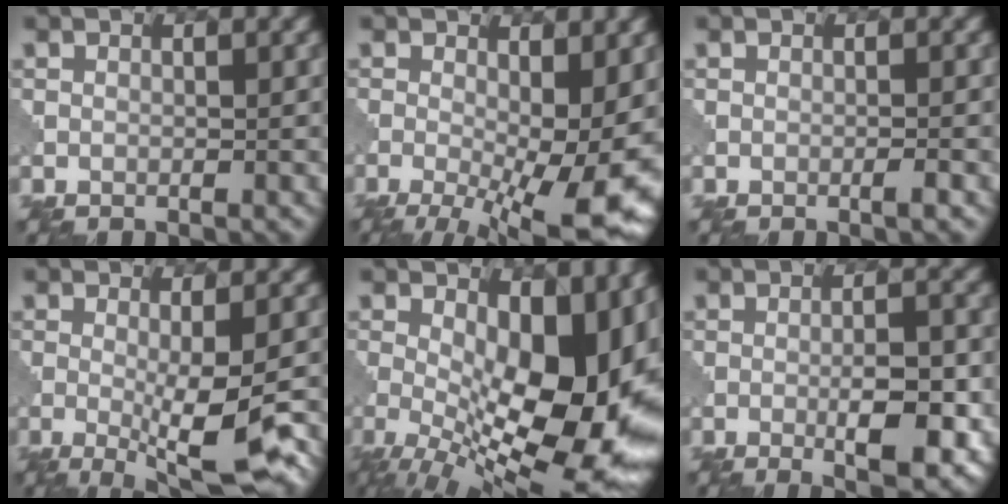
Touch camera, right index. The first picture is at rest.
{"total": 11.6, "force": [-2.4, 4.0, 10.6], "torque": [-0.168, -0.015, -0.030]}
{"total": 0.8, "force": [-0.4, -0.1, 0.7], "torque": [-0.011, 0.003, -0.010]}
{"total": 7.8, "force": [-1.7, 1.8, 7.4], "torque": [-0.108, -0.021, -0.019]}
{"total": 15.7, "force": [-1.2, 7.4, 13.8], "torque": [-0.184, -0.016, -0.010]}
{"total": 5.8, "force": [-1.7, 1.5, 5.3], "torque": [-0.084, 0.001, -0.025]}